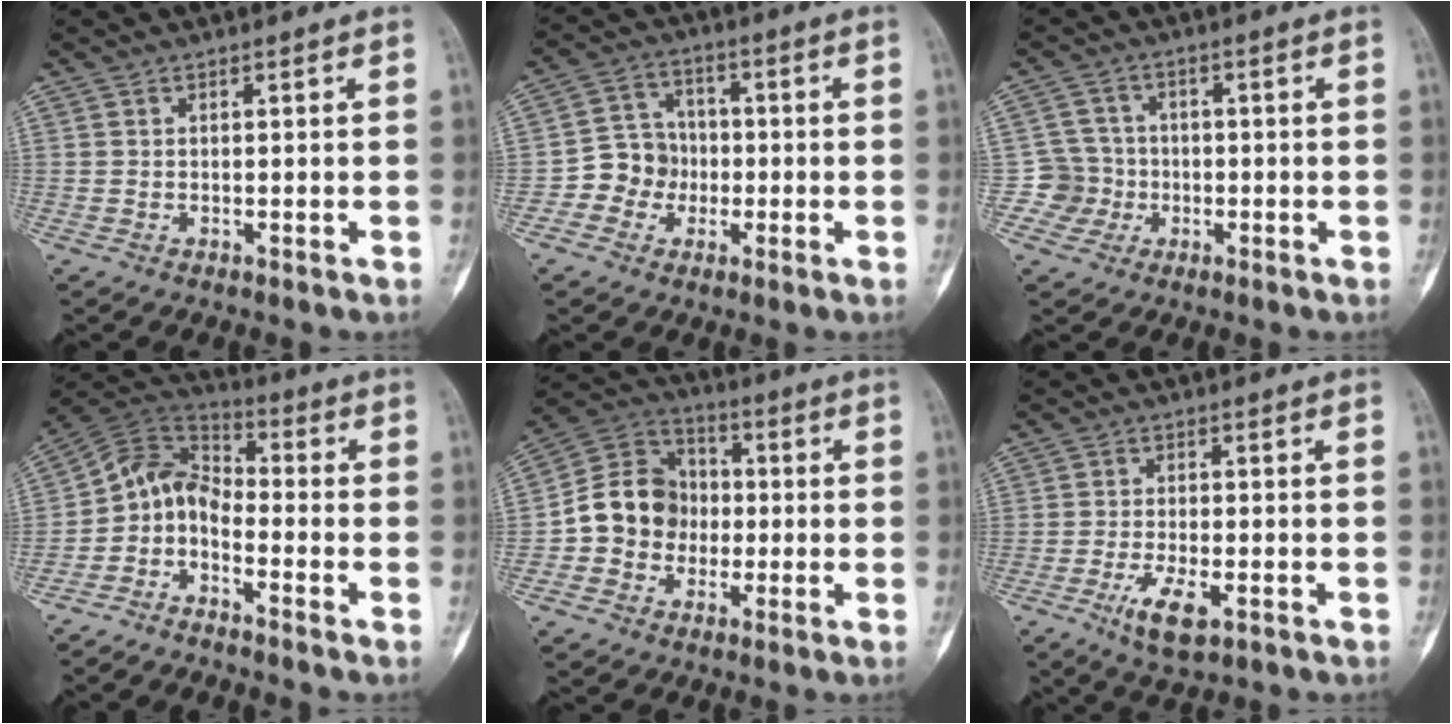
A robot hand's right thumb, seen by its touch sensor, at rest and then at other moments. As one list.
[{"total": 7.7, "force": [-2.0, 7.1, 2.1], "torque": [0.003, 0.024, -0.044]}, {"total": 5.4, "force": [-1.5, 5.1, -0.2], "torque": [0.039, 0.017, -0.034]}, {"total": 7.7, "force": [-3.6, 5.0, 4.6], "torque": [-0.071, 0.069, -0.088]}, {"total": 12.6, "force": [-1.5, 11.1, 5.8], "torque": [-0.068, 0.034, -0.037]}, {"total": 6.4, "force": [-2.9, 2.4, 5.2], "torque": [-0.097, 0.002, -0.046]}]